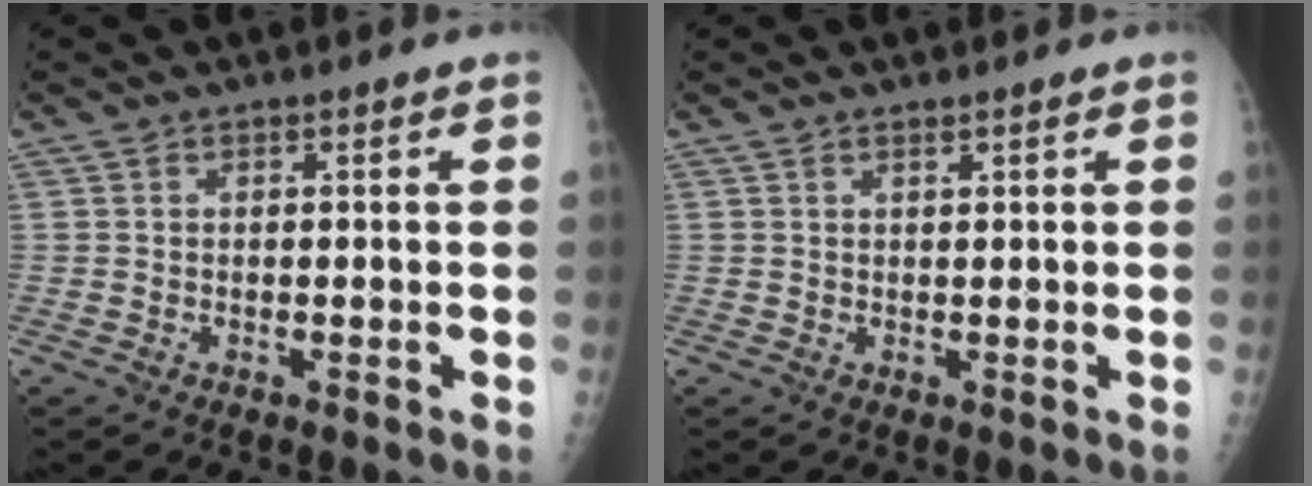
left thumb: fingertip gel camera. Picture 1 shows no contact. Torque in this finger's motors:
{"motor_torque": [-0.23, -0.06, 0.01, -0.01, -0.01]}